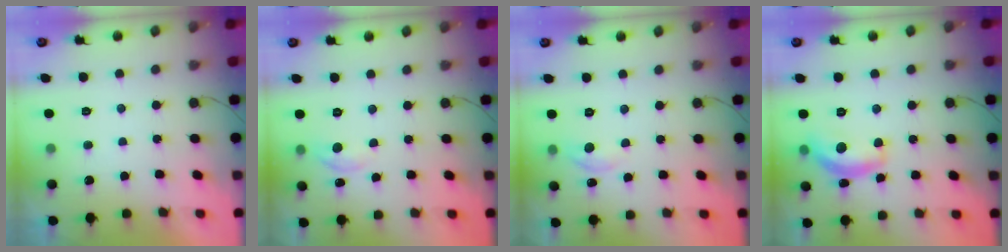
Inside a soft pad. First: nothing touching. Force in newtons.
{"total": 4.6, "press": 4.5, "slide": 0.7}
{"total": 5.0, "press": 4.9, "slide": 0.7}
{"total": 12.8, "press": 12.8, "slide": 0.6}